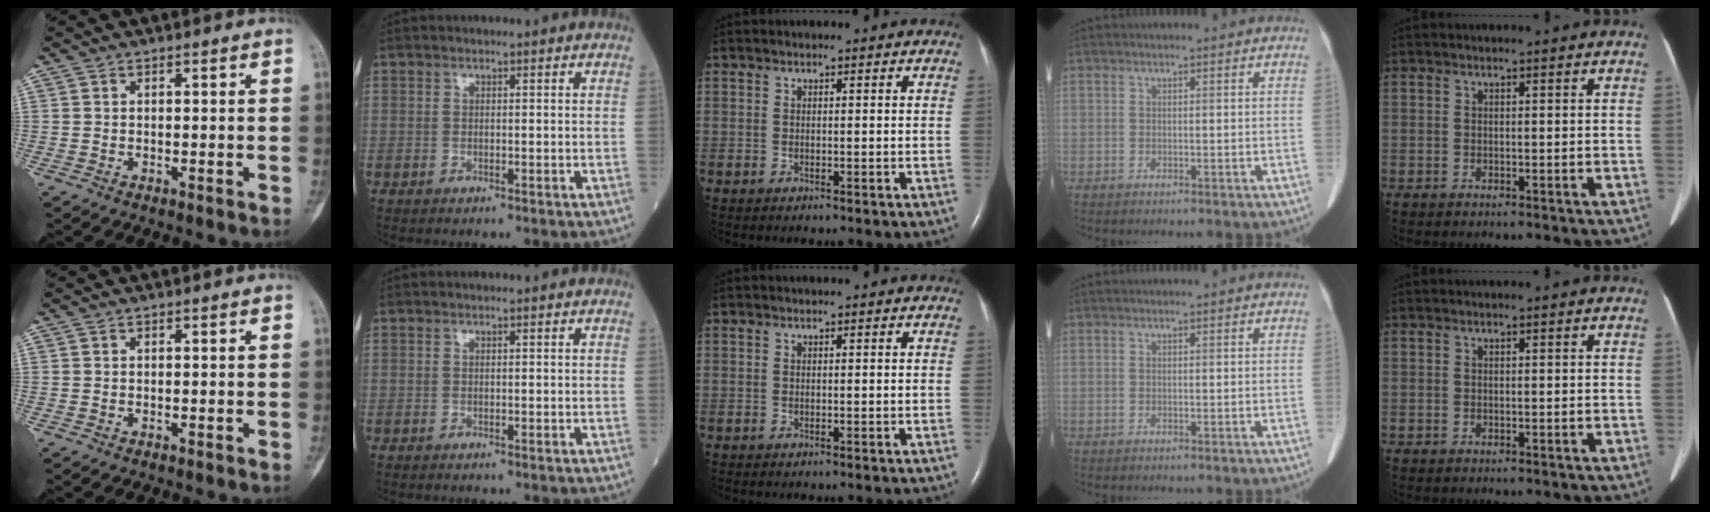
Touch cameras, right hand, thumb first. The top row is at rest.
{}